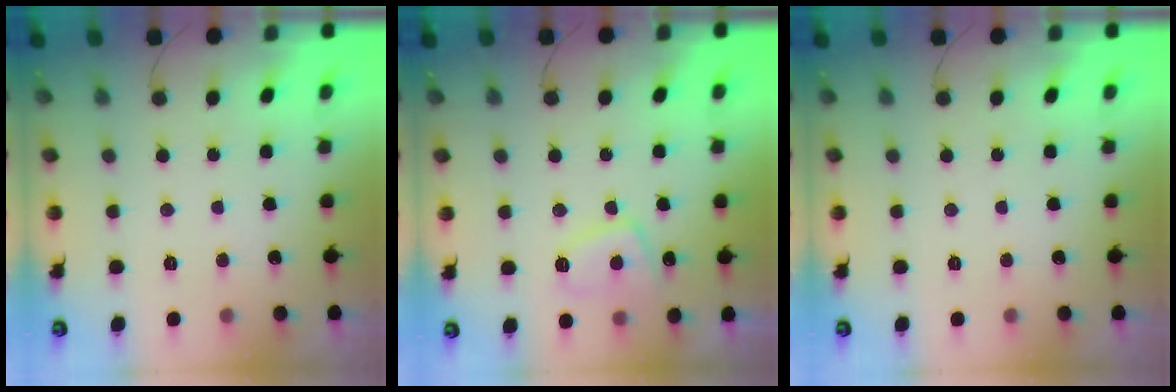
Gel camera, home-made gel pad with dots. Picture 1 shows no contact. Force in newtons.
{"total": 7.4, "press": 7.4, "slide": 1.0}
{"total": 0.0}